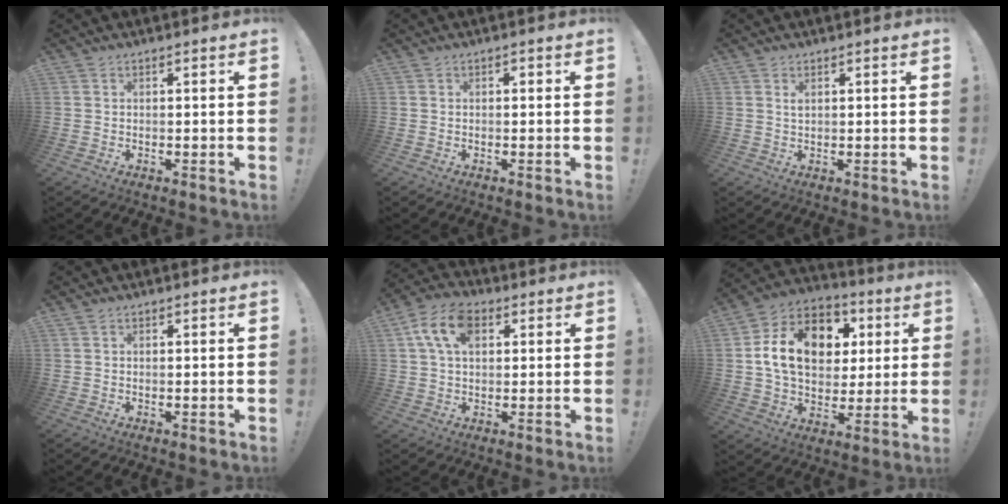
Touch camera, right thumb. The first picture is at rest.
{"total": 0.6, "force": [-0.5, 0.4, 0.1], "torque": [-0.005, 0.005, -0.008]}
{"total": 1.1, "force": [0.5, 0.5, 0.9], "torque": [-0.018, -0.001, 0.010]}
{"total": 0.0}
{"total": 10.7, "force": [3.7, 6.7, 7.4], "torque": [-0.146, 0.010, 0.073]}
{"total": 18.8, "force": [4.8, 13.7, 11.9], "torque": [-0.170, -0.005, 0.094]}